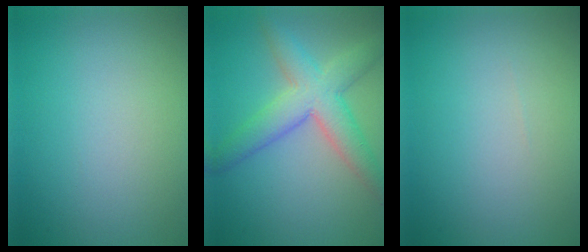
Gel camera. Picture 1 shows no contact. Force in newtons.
{"total": 5.9, "press": 5.9, "slide": 0.2}
{"total": 0.0}